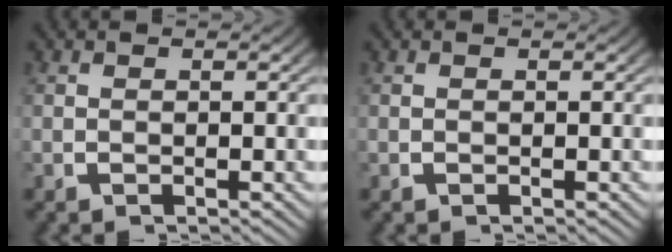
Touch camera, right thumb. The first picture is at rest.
{"total": 0.0}